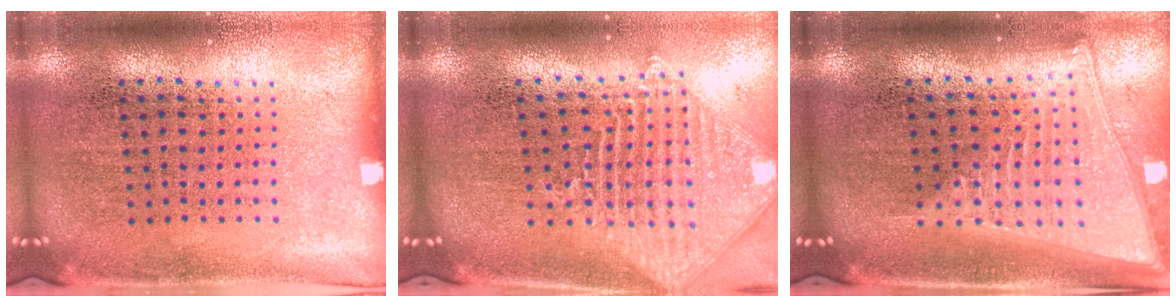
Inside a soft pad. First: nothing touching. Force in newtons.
{"total": 2.2, "press": 1.7, "slide": 1.3}
{"total": 2.2, "press": 1.9, "slide": 1.2}